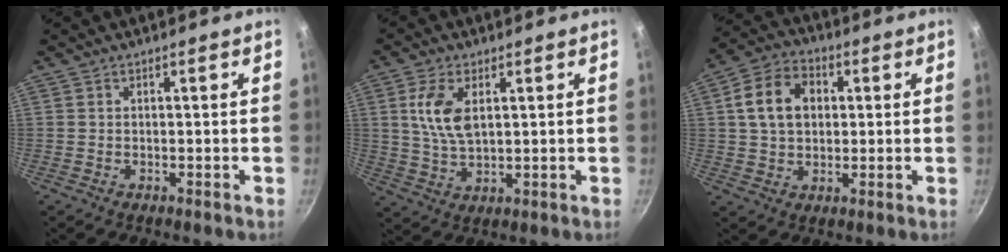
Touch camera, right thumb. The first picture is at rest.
{"total": 8.3, "force": [2.3, 4.4, 6.7], "torque": [-0.128, -0.010, 0.048]}
{"total": 11.3, "force": [2.3, 8.3, 7.3], "torque": [-0.109, 0.015, 0.029]}